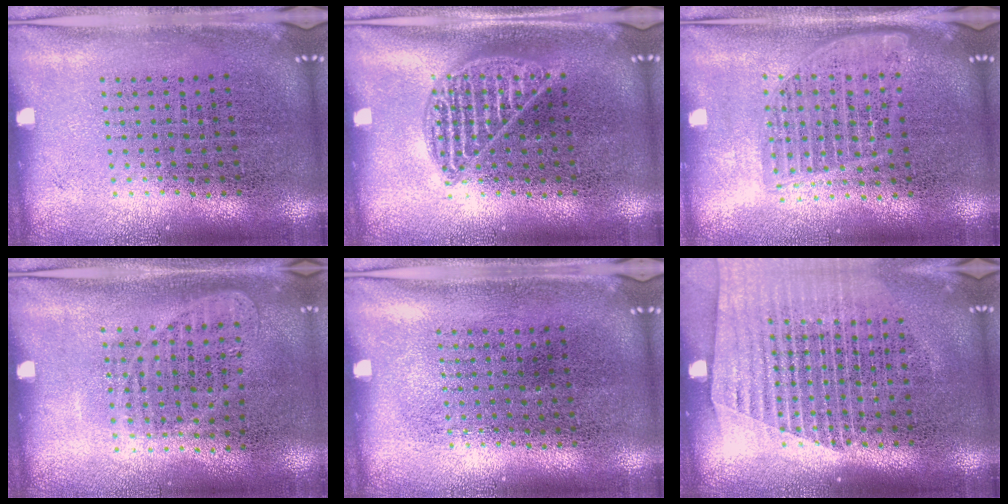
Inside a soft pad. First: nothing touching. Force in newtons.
{"total": 1.8, "press": 1.8, "slide": 0.3}
{"total": 1.6, "press": 1.4, "slide": 0.7}
{"total": 0.9, "press": 0.8, "slide": 0.4}
{"total": 0.0}
{"total": 1.6, "press": 1.5, "slide": 0.6}